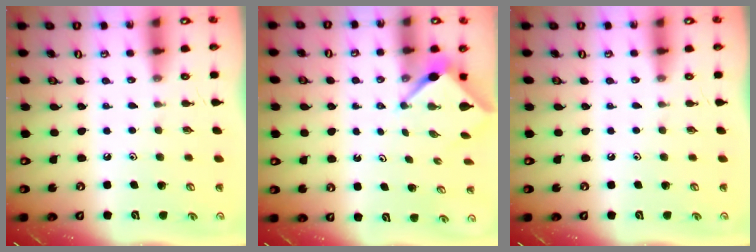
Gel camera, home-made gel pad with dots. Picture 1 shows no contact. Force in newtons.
{"total": 2.6, "press": 2.6, "slide": 0.0}
{"total": 0.0}